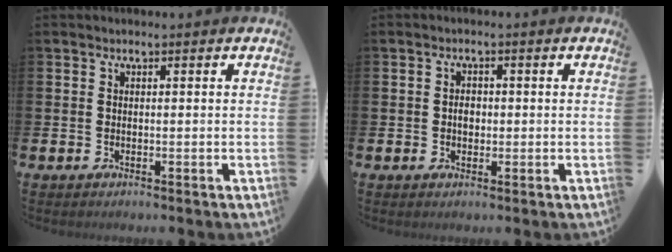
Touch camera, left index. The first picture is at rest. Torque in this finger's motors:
{"motor_torque": [0.02, 0.02, 0.08, 0.04]}